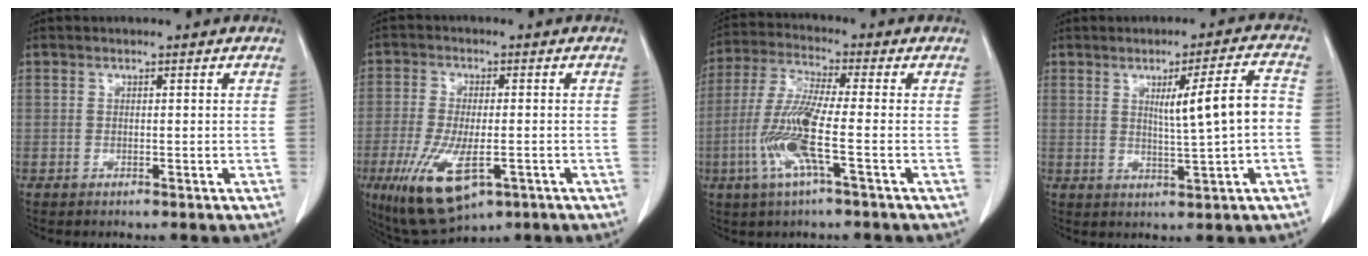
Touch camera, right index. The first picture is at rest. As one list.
[{"total": 12.2, "force": [-5.2, 4.4, 10.1], "torque": [-0.194, -0.022, -0.077]}, {"total": 10.7, "force": [-3.0, 0.3, 10.2], "torque": [-0.219, -0.009, -0.066]}, {"total": 7.8, "force": [0.3, -0.1, 7.8], "torque": [-0.117, 0.006, 0.008]}]